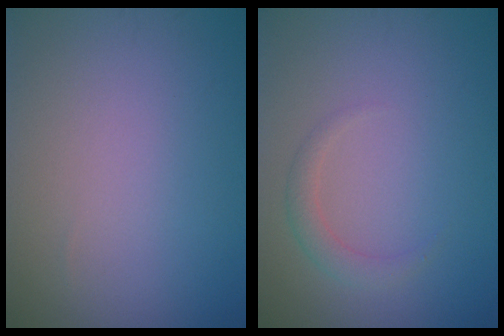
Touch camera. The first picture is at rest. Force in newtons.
{"total": 1.6, "press": 1.6, "slide": 0.1}